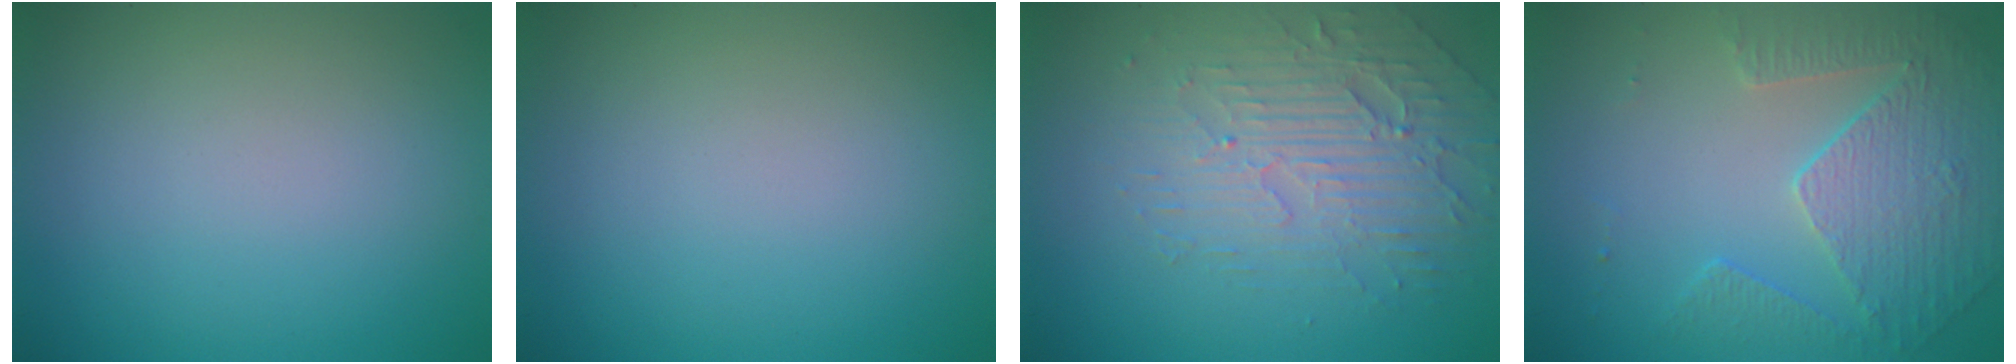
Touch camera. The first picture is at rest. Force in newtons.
{"total": 0.0}
{"total": 4.1, "press": 3.7, "slide": 1.8}
{"total": 3.8, "press": 3.5, "slide": 1.6}